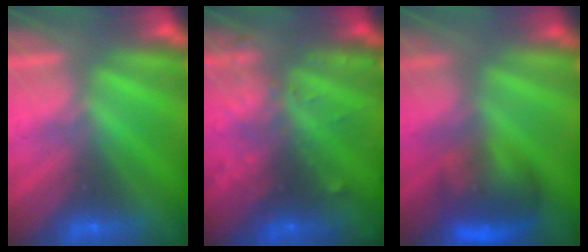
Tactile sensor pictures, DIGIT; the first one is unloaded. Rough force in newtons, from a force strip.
{"total": 6.6}
{"total": 7.3}